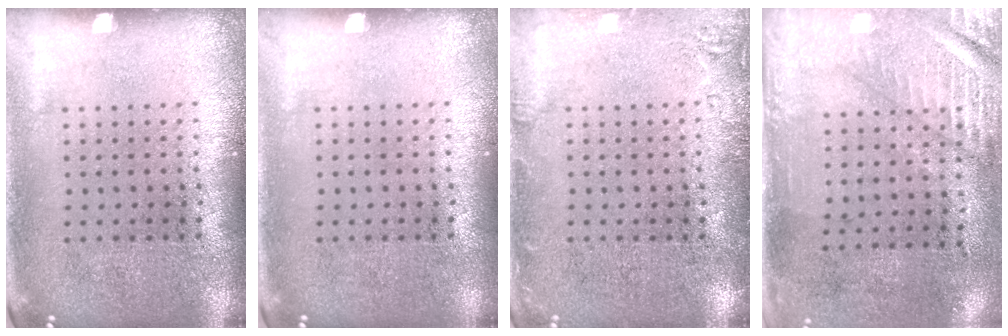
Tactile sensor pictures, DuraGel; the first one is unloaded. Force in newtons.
{"total": 0.0}
{"total": 1.9, "press": 1.8, "slide": 0.3}
{"total": 3.0, "press": 2.5, "slide": 1.6}